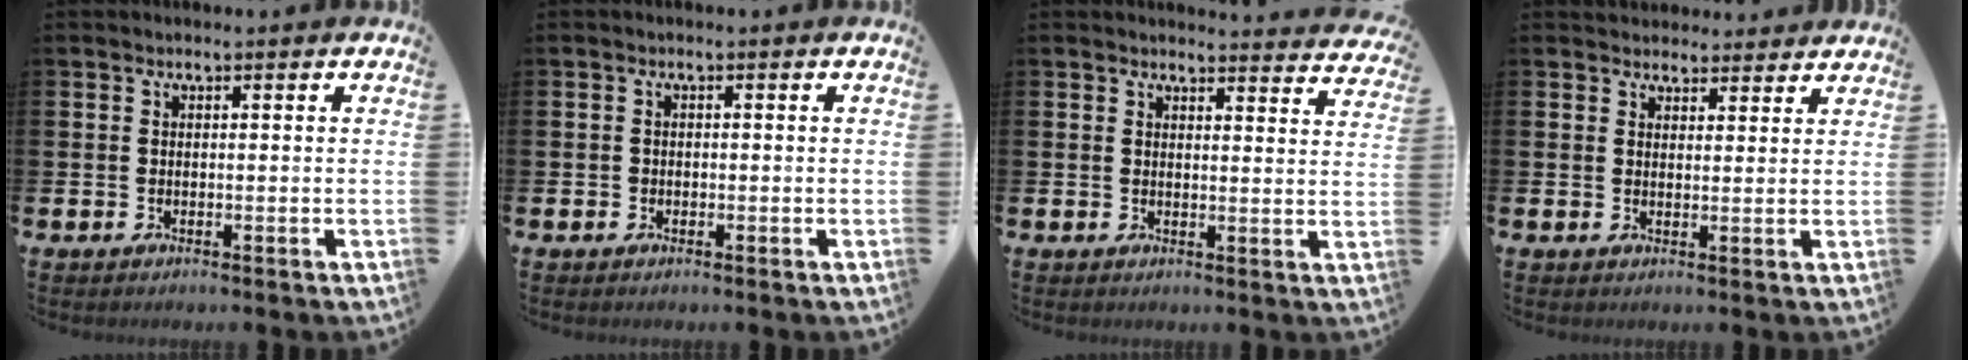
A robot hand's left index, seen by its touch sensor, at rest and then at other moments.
{"total": 0.7, "force": [-0.2, 0.6, 0.1], "torque": [-0.007, 0.007, -0.005]}
{"total": 3.0, "force": [3.0, 0.0, -0.2], "torque": [0.011, -0.026, 0.051]}
{"total": 3.1, "force": [2.9, 1.0, -0.3], "torque": [0.012, -0.014, 0.052]}